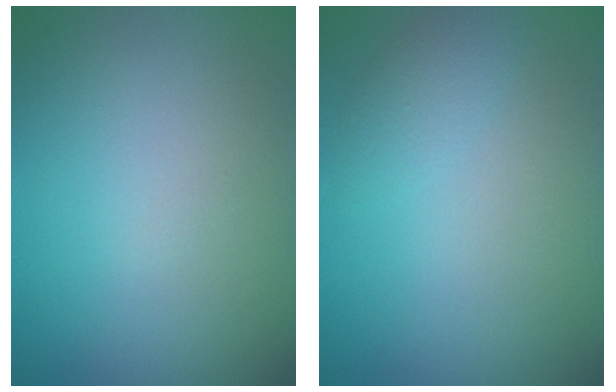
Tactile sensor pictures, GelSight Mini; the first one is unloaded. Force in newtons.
{"total": 1.3, "press": 1.3, "slide": 0.1}